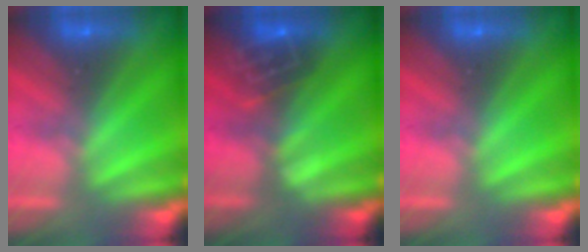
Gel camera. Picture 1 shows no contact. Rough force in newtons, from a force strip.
{"total": 2.8}
{"total": 0.0}